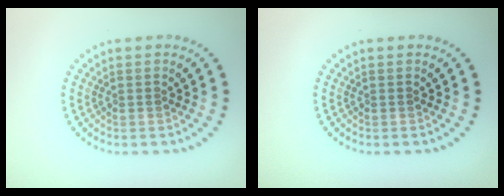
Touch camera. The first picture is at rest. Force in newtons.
{"total": 0.0}